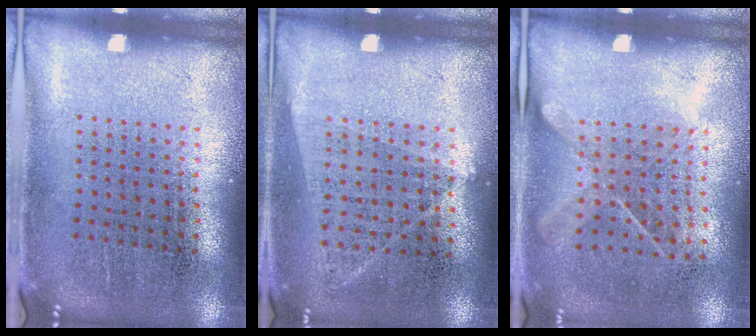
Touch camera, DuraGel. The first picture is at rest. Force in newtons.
{"total": 1.0, "press": 0.9, "slide": 0.5}
{"total": 1.2, "press": 0.9, "slide": 0.8}